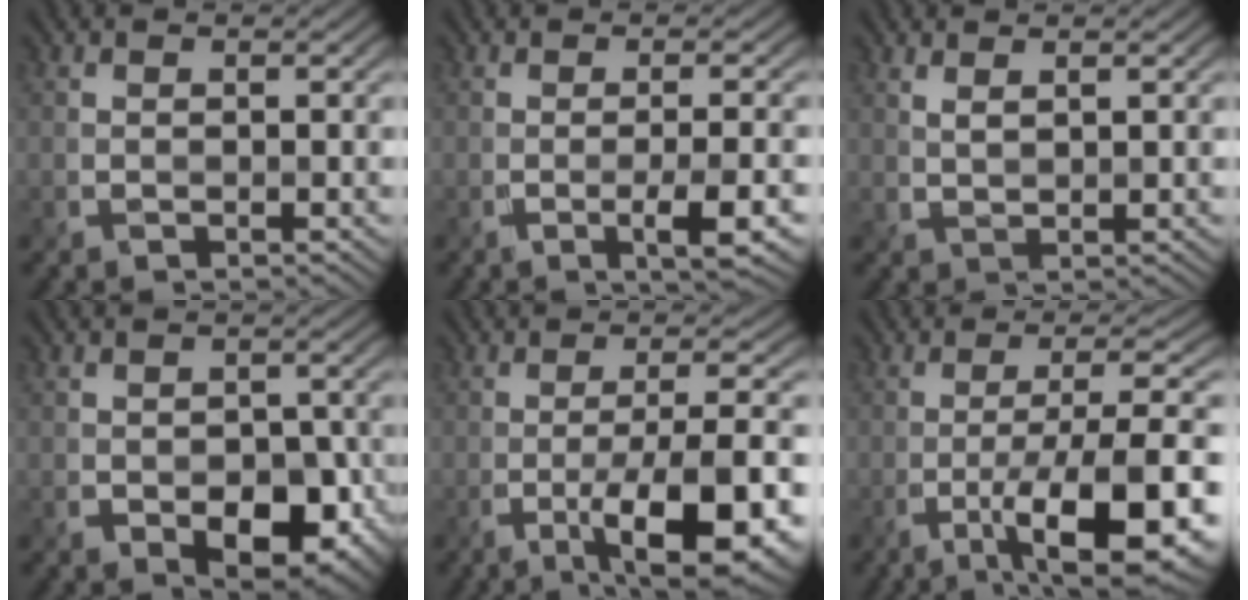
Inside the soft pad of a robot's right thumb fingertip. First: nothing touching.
{"total": 4.7, "force": [-1.6, 0.9, 4.3], "torque": [-0.063, 0.004, -0.025]}
{"total": 1.5, "force": [1.2, 0.3, 0.8], "torque": [-0.013, 0.000, 0.024]}
{"total": 7.2, "force": [-2.9, 4.5, 4.9], "torque": [-0.073, -0.022, -0.027]}
{"total": 12.4, "force": [-5.5, 3.2, 10.6], "torque": [-0.154, 0.003, -0.080]}
{"total": 13.7, "force": [-6.0, 3.5, 11.9], "torque": [-0.176, 0.001, -0.087]}